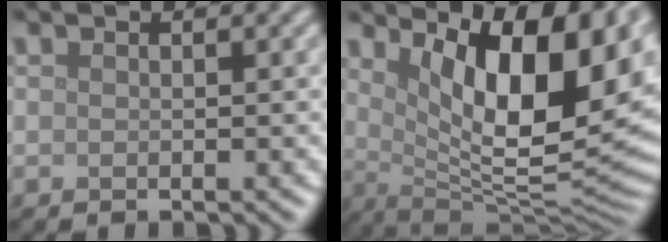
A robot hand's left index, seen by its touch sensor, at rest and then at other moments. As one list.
[{"total": 14.8, "force": [4.9, 5.6, 12.8], "torque": [-0.168, 0.001, 0.080]}]